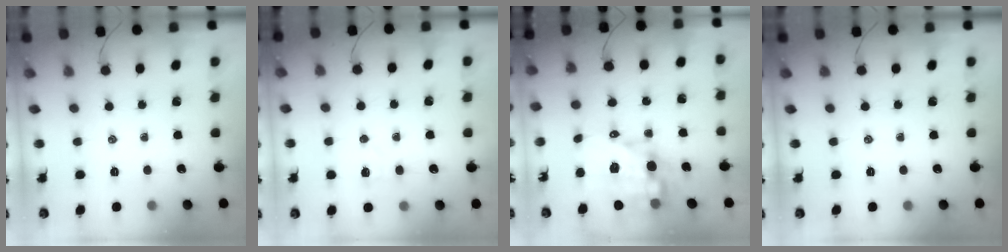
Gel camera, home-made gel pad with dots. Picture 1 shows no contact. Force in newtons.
{"total": 3.7, "press": 3.5, "slide": 1.2}
{"total": 13.4, "press": 13.0, "slide": 3.4}
{"total": 0.0}